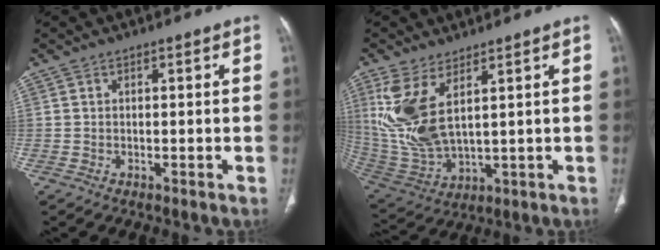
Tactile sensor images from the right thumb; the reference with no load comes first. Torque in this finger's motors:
{"motor_torque": [0.12, 0.40, 1.03, 1.05, 0.17]}